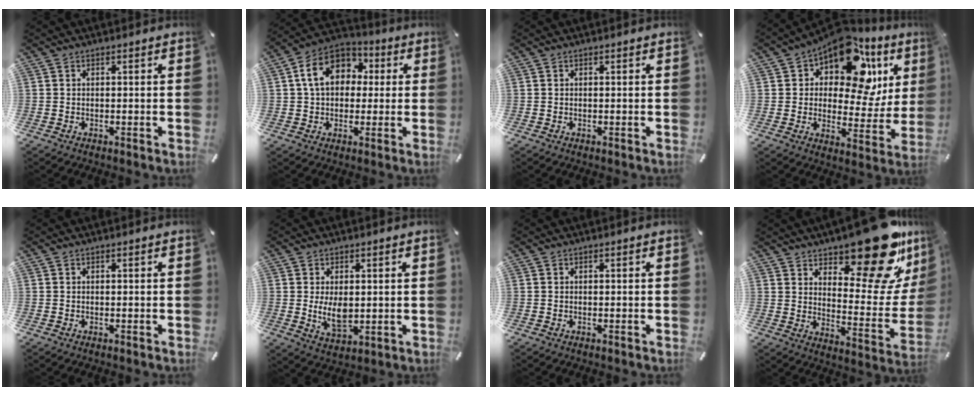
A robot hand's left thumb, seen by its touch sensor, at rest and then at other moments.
{"total": 11.9, "force": [2.2, 9.4, 7.1], "torque": [-0.131, 0.015, 0.039]}
{"total": 0.0}
{"total": 16.8, "force": [10.1, 9.2, 9.7], "torque": [-0.150, -0.073, 0.175]}
{"total": 0.0}
{"total": 6.7, "force": [0.4, 4.2, 5.3], "torque": [-0.109, -0.008, 0.003]}
{"total": 0.0}
{"total": 24.5, "force": [17.1, 9.8, 14.6], "torque": [-0.168, -0.125, 0.278]}